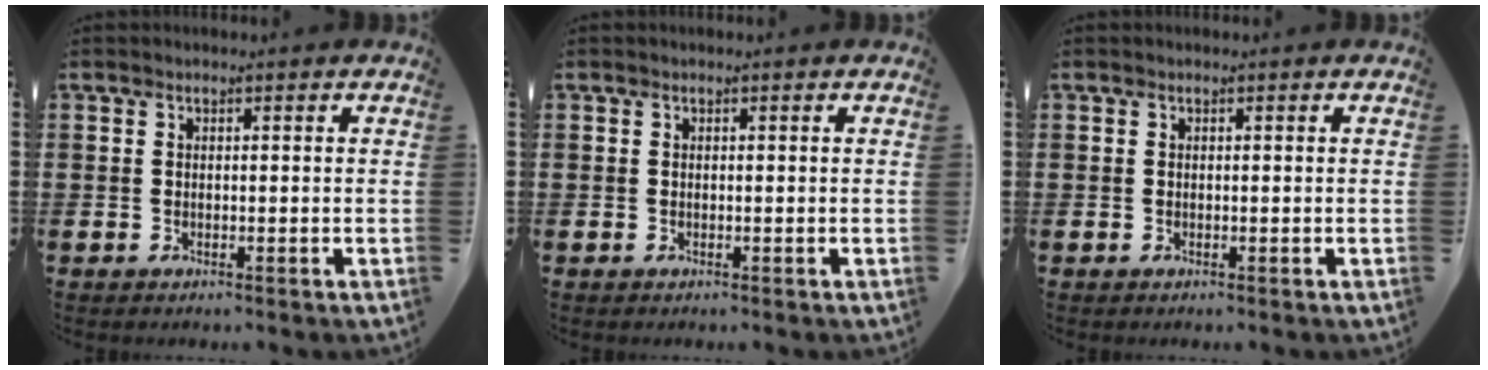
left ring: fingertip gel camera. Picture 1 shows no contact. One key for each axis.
{"total": 0.0}
{"total": 0.0}